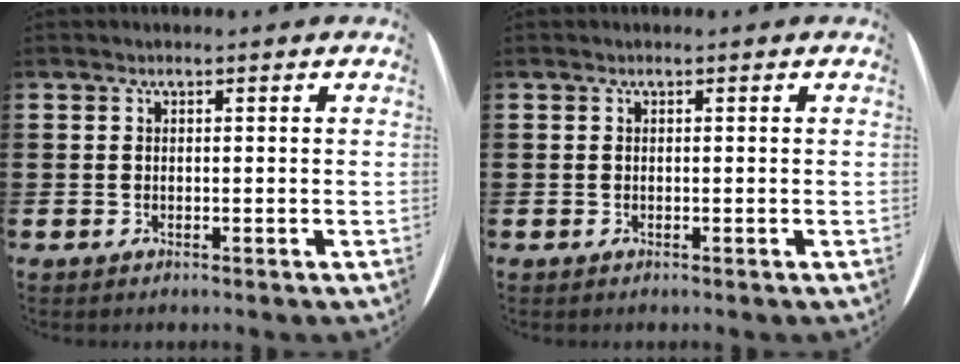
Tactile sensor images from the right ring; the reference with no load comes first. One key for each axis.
{"total": 0.0}